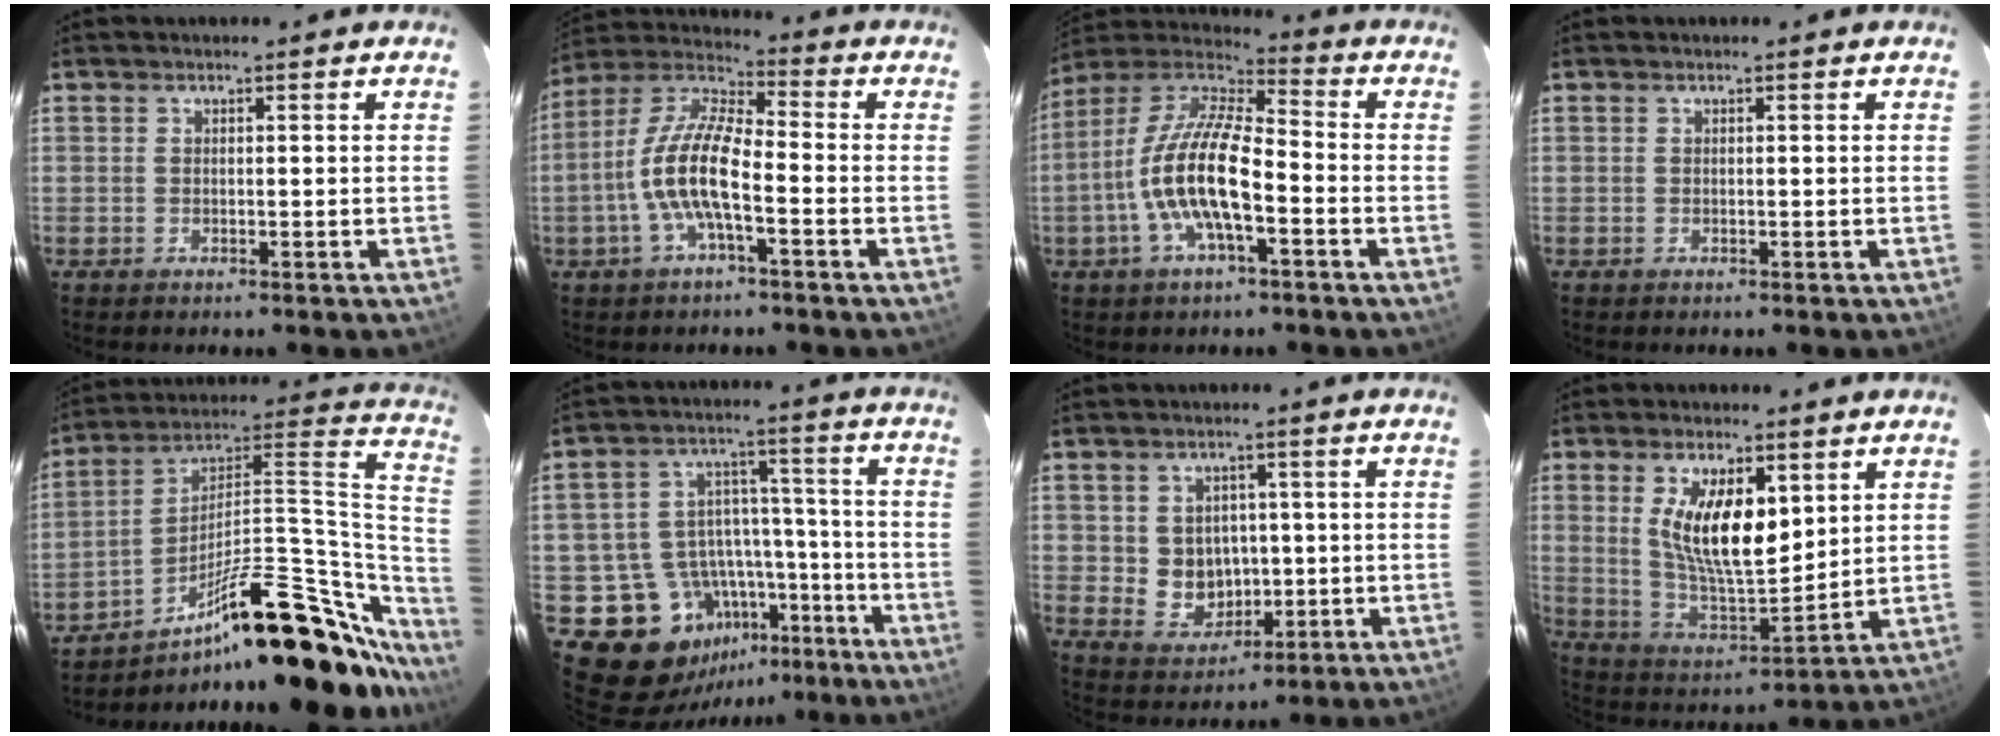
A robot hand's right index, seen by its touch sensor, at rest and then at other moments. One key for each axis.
{"total": 12.1, "fx": -3.5, "fy": 3.4, "fz": 11.0, "tx": -0.229, "ty": 0.007, "tz": -0.071}
{"total": 15.4, "fx": -4.4, "fy": 4.9, "fz": 13.9, "tx": -0.274, "ty": 0.000, "tz": -0.089}
{"total": 0.0}
{"total": 31.7, "fx": -20.9, "fy": 10.4, "fz": 21.4, "tx": -0.268, "ty": 0.048, "tz": -0.308}
{"total": 16.5, "fx": -9.8, "fy": 12.1, "fz": 5.5, "tx": -0.121, "ty": 0.052, "tz": -0.124}
{"total": 7.6, "fx": 0.0, "fy": 6.9, "fz": 3.2, "tx": -0.070, "ty": 0.004, "tz": 0.021}
{"total": 13.7, "fx": 4.6, "fy": 5.4, "fz": 11.7, "tx": -0.219, "ty": -0.004, "tz": 0.095}